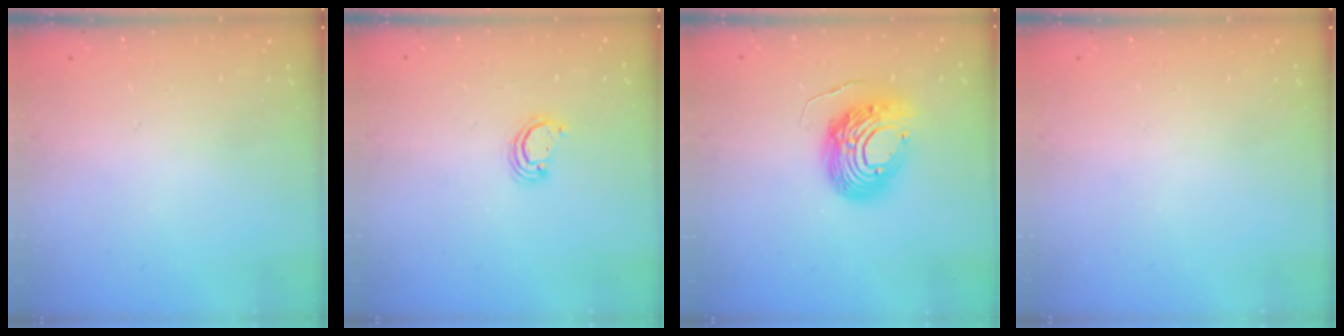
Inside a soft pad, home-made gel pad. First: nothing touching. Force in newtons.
{"total": 2.3, "press": 2.3, "slide": 0.3}
{"total": 13.4, "press": 13.4, "slide": 1.3}
{"total": 0.0}